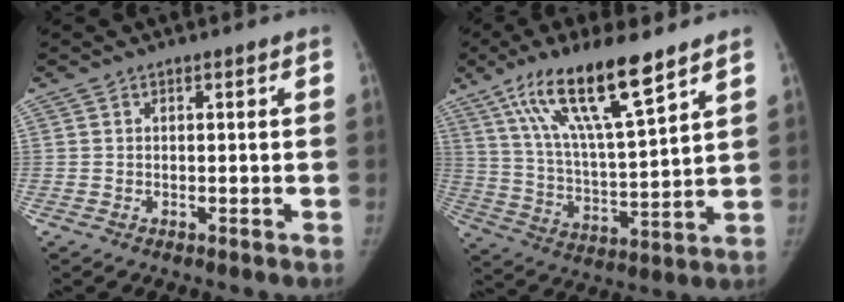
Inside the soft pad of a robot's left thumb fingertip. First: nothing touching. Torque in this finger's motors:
{"motor_torque": [1.58, 1.56, 1.27, -1.50, 0.58]}